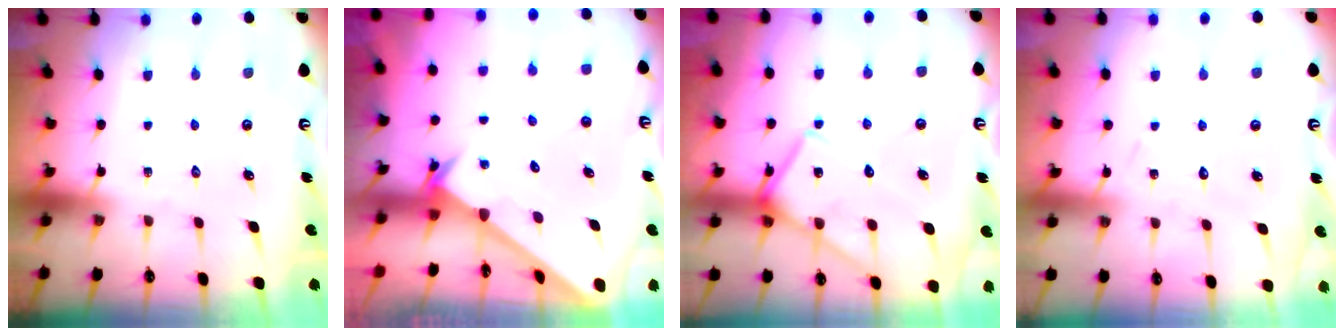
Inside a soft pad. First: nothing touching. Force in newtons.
{"total": 2.6, "press": 2.6, "slide": 0.2}
{"total": 15.2, "press": 15.1, "slide": 1.5}
{"total": 5.5, "press": 5.5, "slide": 0.4}